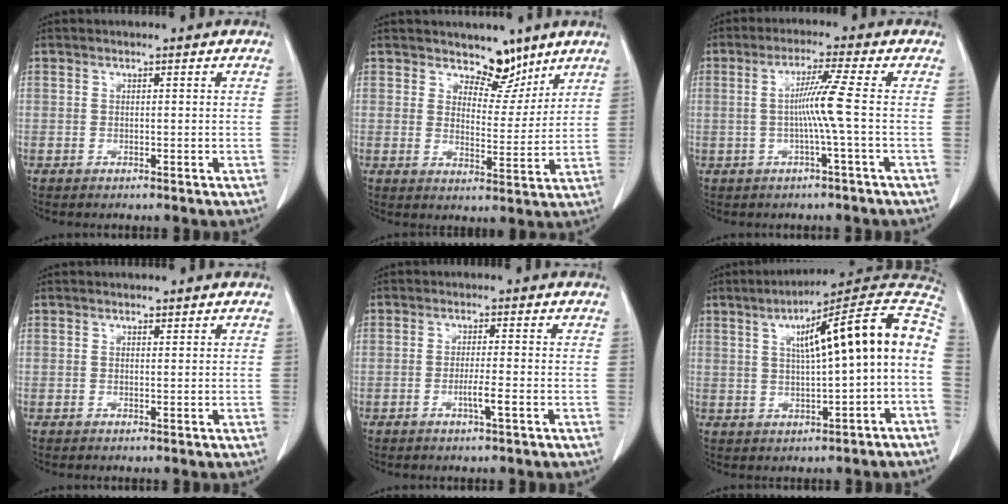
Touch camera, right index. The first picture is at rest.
{"total": 6.2, "force": [4.9, 3.0, 2.2], "torque": [-0.020, -0.010, 0.081]}
{"total": 5.6, "force": [-0.4, -1.6, 5.4], "torque": [-0.100, 0.006, -0.003]}
{"total": 0.5, "force": [0.5, 0.2, 0.1], "torque": [-0.007, -0.004, 0.007]}
{"total": 2.7, "force": [-1.0, -0.3, 2.5], "torque": [-0.044, -0.002, -0.017]}
{"total": 15.7, "force": [1.8, 1.0, 15.6], "torque": [-0.217, 0.039, 0.023]}